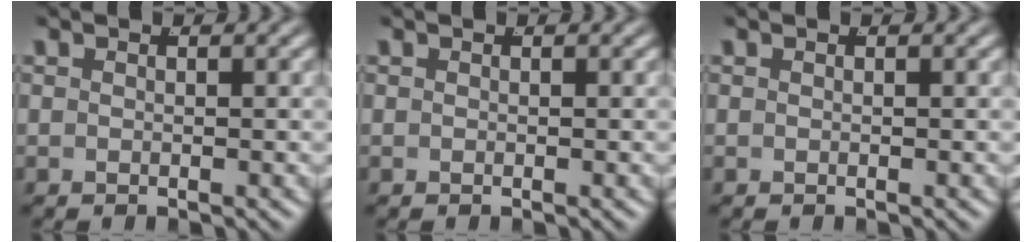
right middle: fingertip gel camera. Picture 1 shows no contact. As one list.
[{"total": 0.0}, {"total": 0.0}]